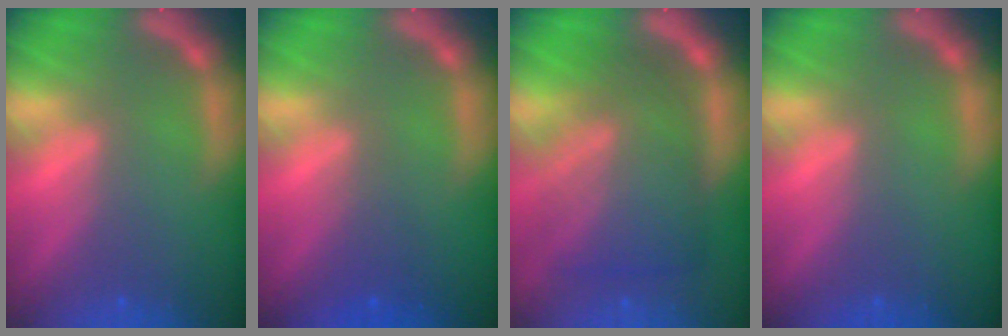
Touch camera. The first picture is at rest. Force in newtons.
{"total": 2.0}
{"total": 9.1}
{"total": 0.0}